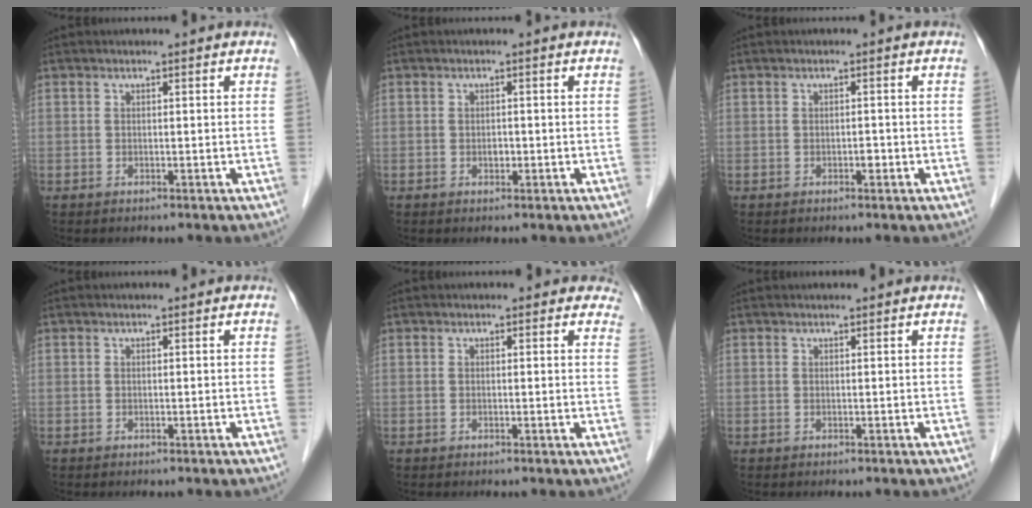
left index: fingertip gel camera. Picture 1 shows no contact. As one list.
[{"total": 1.0, "force": [-0.3, 0.7, 0.7], "torque": [-0.013, 0.002, -0.004]}, {"total": 0.8, "force": [-0.4, 0.4, 0.6], "torque": [-0.009, 0.002, -0.007]}, {"total": 0.0}, {"total": 2.8, "force": [2.4, 1.3, 0.5], "torque": [0.016, -0.007, -0.001]}, {"total": 1.7, "force": [1.6, 0.2, 0.4], "torque": [-0.010, 0.020, 0.020]}]